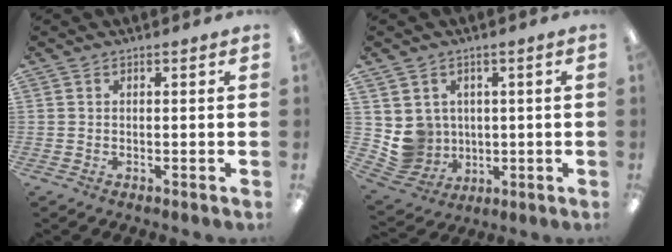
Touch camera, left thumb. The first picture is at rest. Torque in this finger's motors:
{"motor_torque": [0.47, 0.64, 0.54, -0.57, 0.00]}